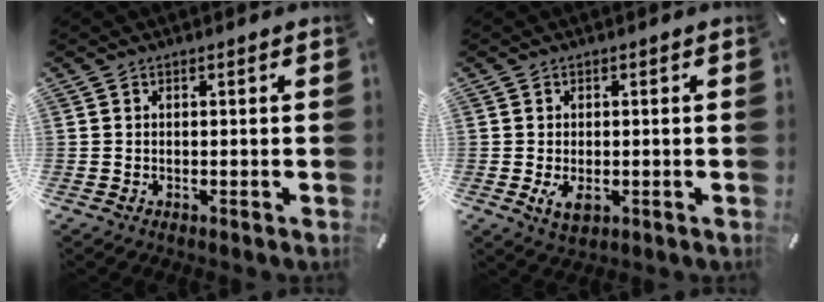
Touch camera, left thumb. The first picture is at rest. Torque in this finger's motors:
{"motor_torque": [0.26, 0.31, 0.21, 0.22, 0.03]}